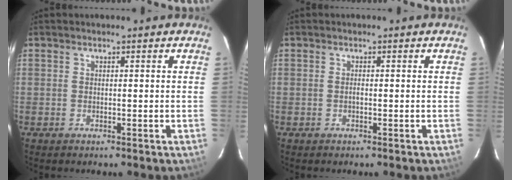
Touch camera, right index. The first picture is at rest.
{"total": 0.6, "force": [-0.3, 0.3, 0.4], "torque": [-0.009, 0.000, -0.004]}